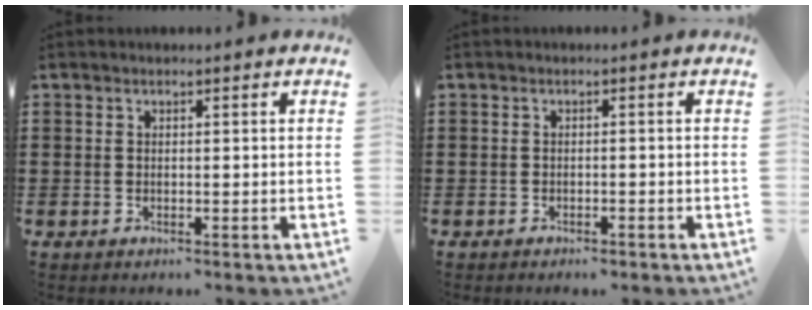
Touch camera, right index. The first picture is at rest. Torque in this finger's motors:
{"motor_torque": [-0.17, -0.03, -0.58, -0.18]}